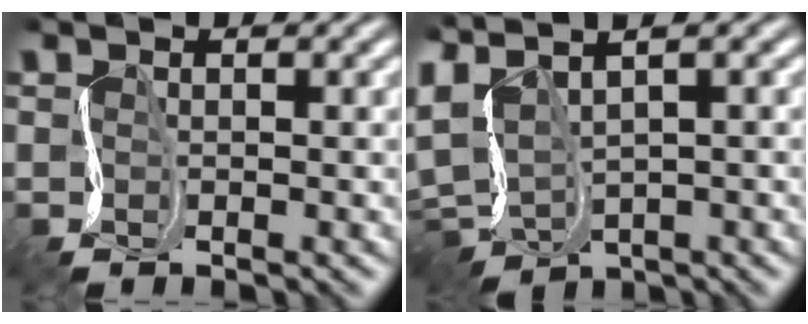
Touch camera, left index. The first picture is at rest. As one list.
[{"total": 5.7, "force": [-1.1, 2.6, 5.0], "torque": [-0.123, -0.007, -0.018]}]